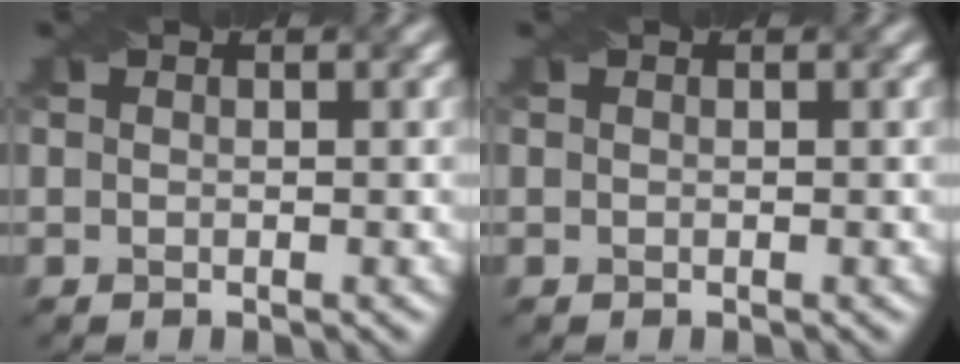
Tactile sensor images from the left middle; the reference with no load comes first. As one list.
[{"total": 0.0}]